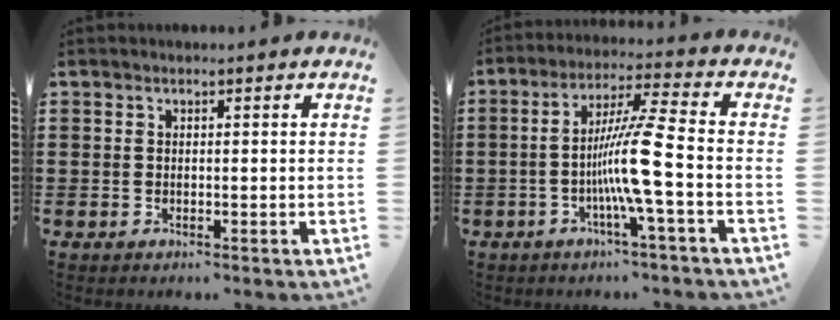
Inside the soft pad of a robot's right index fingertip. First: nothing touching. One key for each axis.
{"total": 9.8, "fx": -2.7, "fy": -0.7, "fz": 9.4, "tx": -0.183, "ty": -0.013, "tz": -0.059}